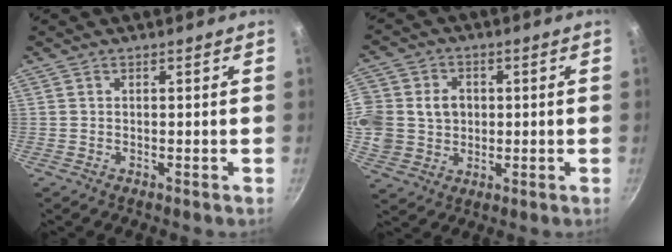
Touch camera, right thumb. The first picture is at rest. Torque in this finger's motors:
{"motor_torque": [-0.33, 0.68, 0.25, -0.01, 0.09]}